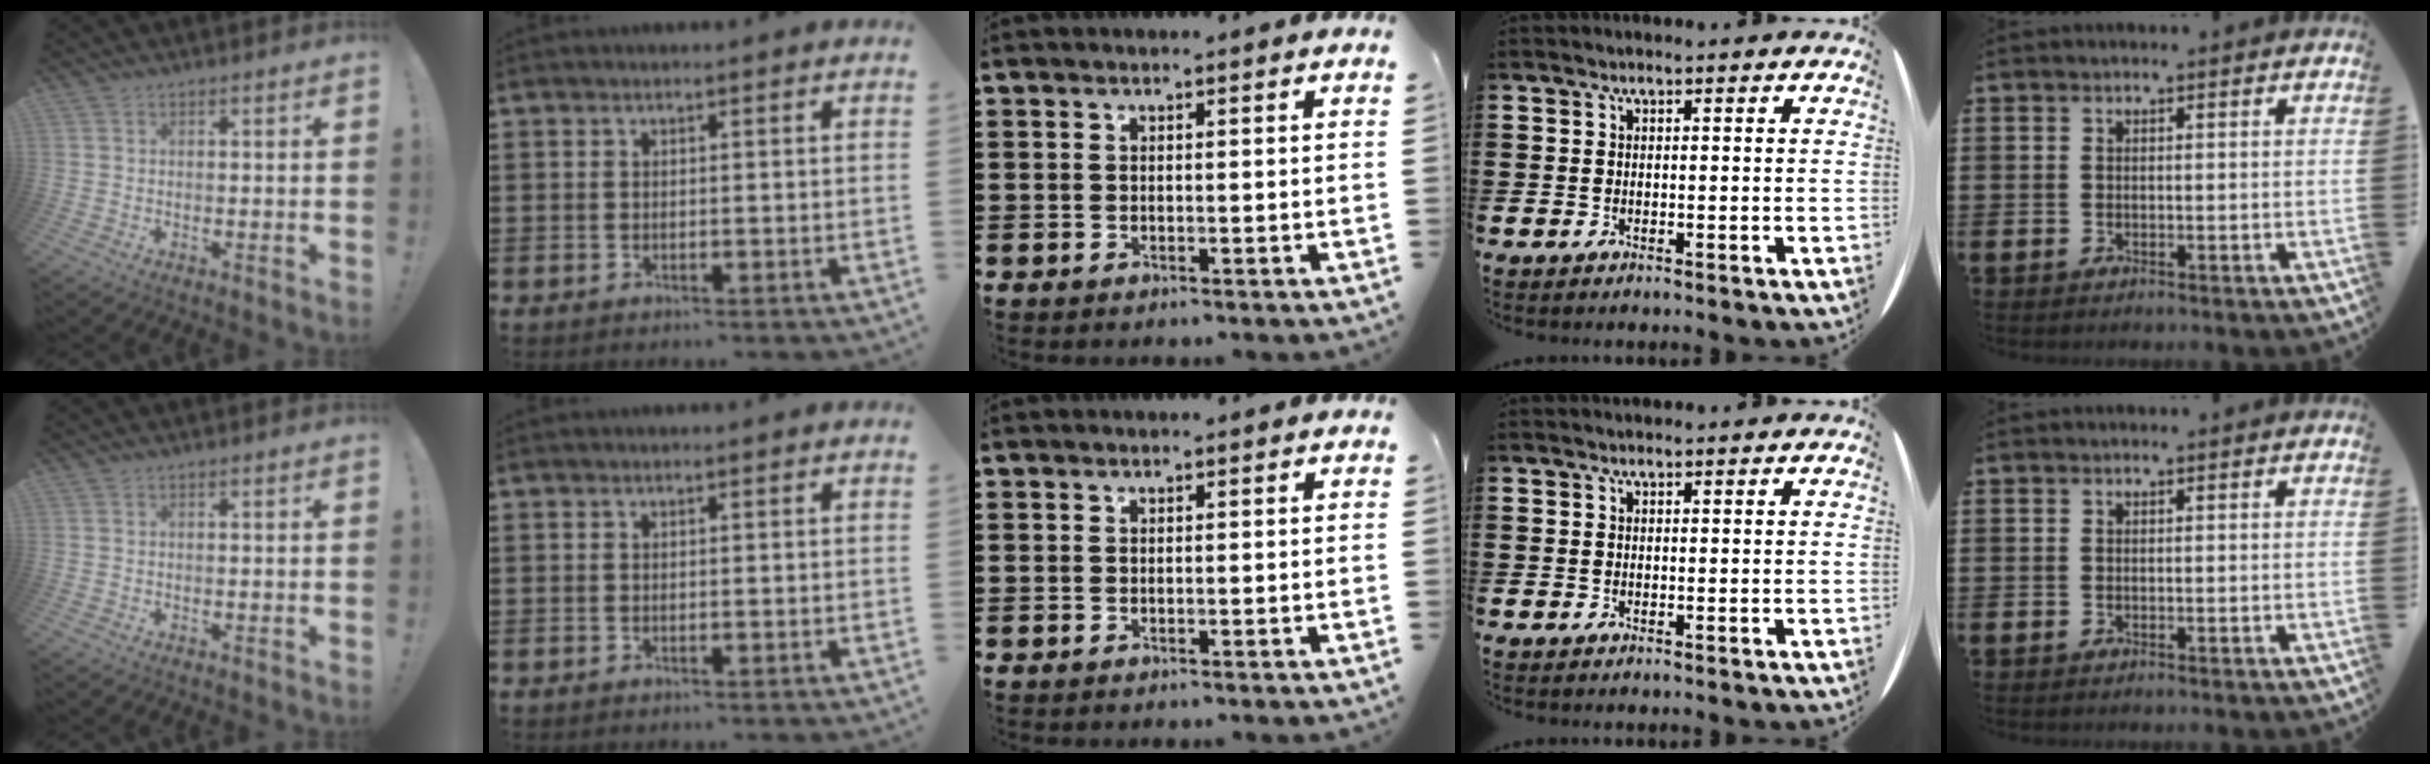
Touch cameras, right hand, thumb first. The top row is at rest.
{}